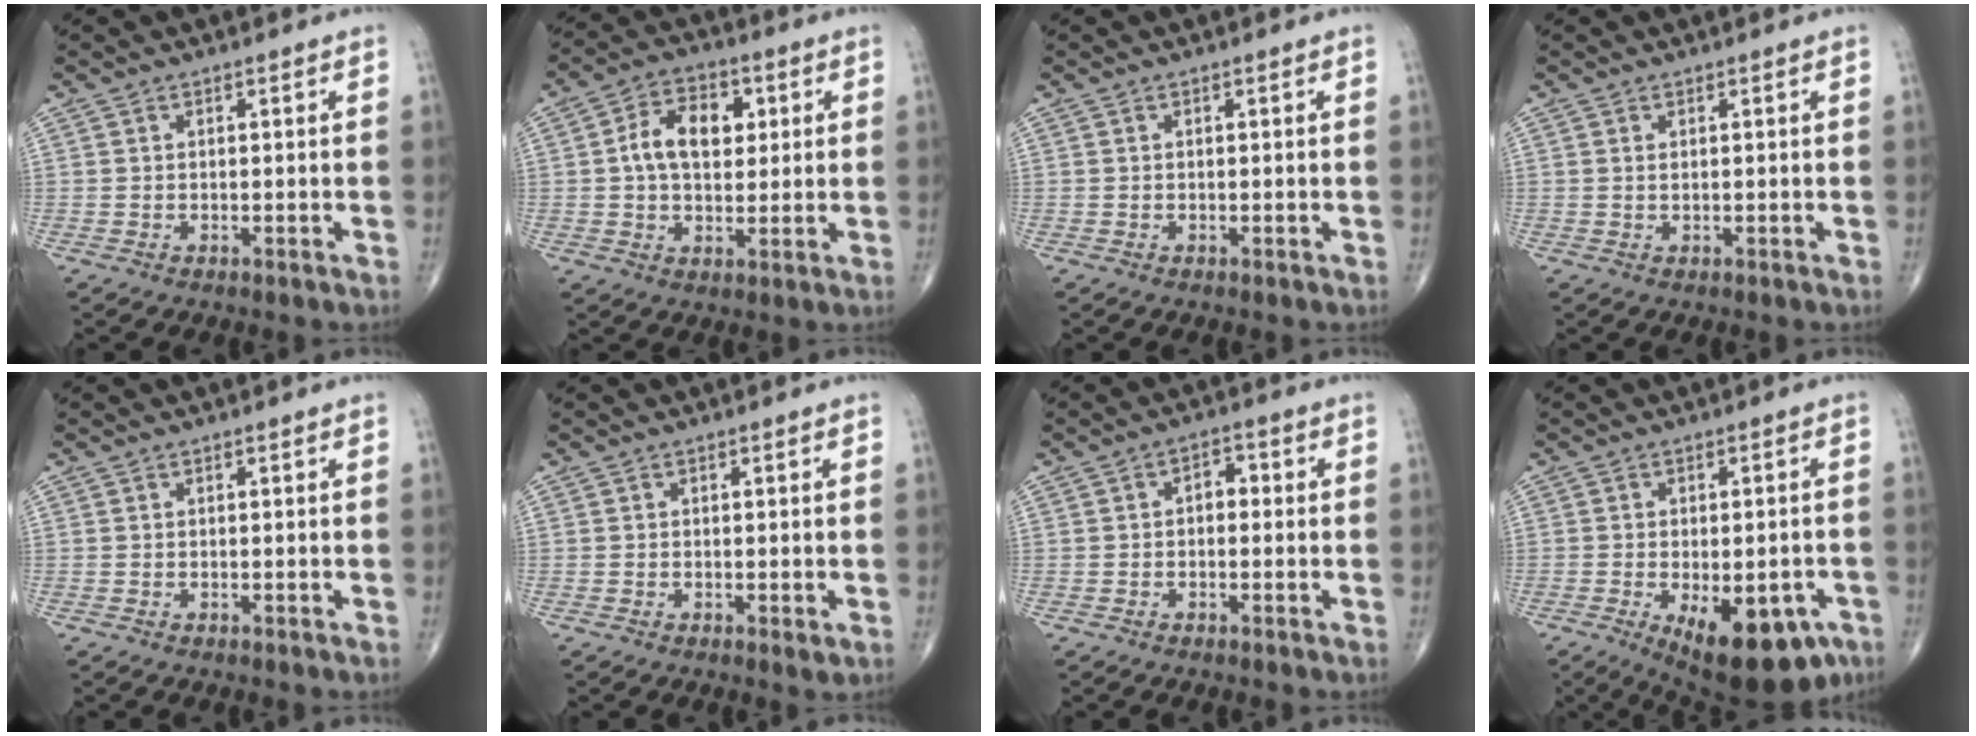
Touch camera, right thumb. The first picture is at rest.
{"total": 10.5, "force": [1.9, 6.9, 7.8], "torque": [-0.110, 0.009, 0.027]}
{"total": 0.0}
{"total": 0.6, "force": [0.2, 0.2, 0.5], "torque": [-0.010, 0.000, 0.004]}
{"total": 0.0}
{"total": 1.0, "force": [-0.2, 0.3, 0.9], "torque": [-0.015, -0.004, -0.005]}
{"total": 3.1, "force": [0.0, 2.1, 2.3], "torque": [-0.017, 0.014, -0.008]}
{"total": 16.4, "force": [-7.5, 7.8, 12.4], "torque": [-0.138, 0.006, -0.087]}